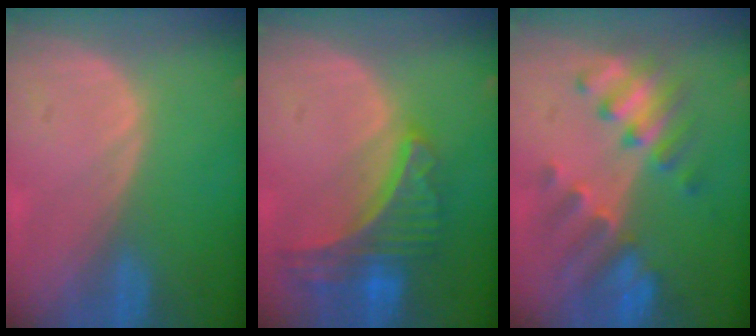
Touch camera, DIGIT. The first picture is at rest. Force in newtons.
{"total": 8.9, "press": 7.8, "slide": 4.3}
{"total": 7.8, "press": 7.7, "slide": 0.8}